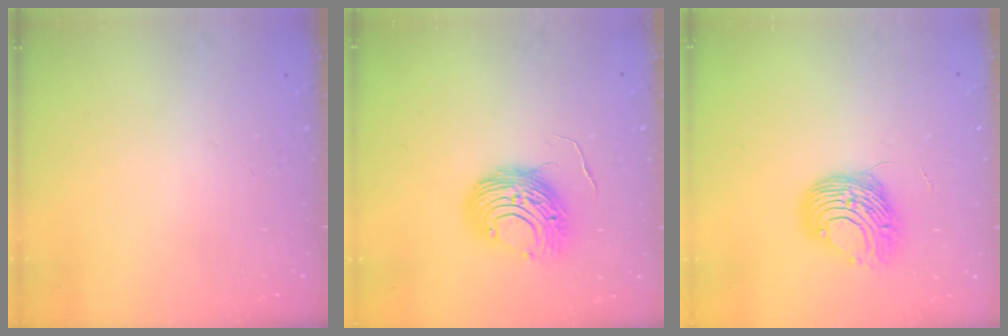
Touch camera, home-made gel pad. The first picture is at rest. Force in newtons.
{"total": 10.3, "press": 10.3, "slide": 0.7}
{"total": 10.6, "press": 10.5, "slide": 1.0}